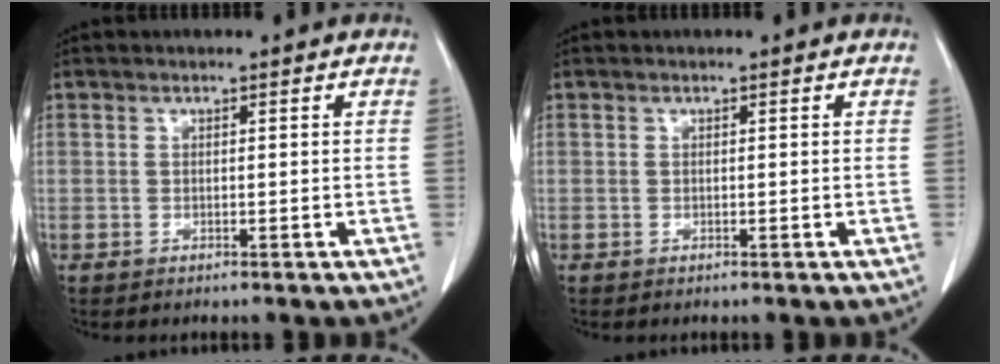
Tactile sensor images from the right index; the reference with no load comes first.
{"total": 0.0}